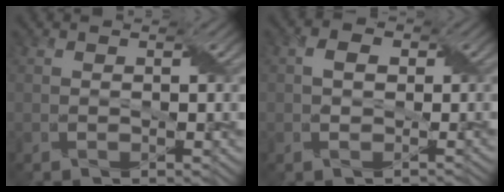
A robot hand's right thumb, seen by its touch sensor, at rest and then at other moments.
{"total": 2.7, "force": [-0.3, 2.3, 1.4], "torque": [-0.027, -0.002, -0.004]}